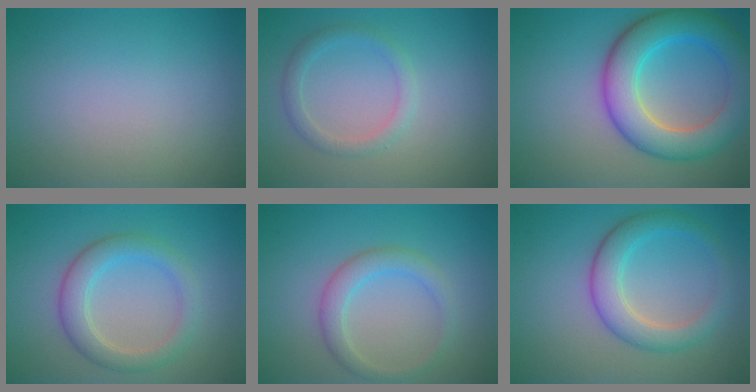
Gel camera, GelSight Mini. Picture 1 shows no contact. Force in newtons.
{"total": 1.9, "press": 1.9, "slide": 0.0}
{"total": 7.9, "press": 7.9, "slide": 0.1}
{"total": 3.6, "press": 3.6, "slide": 0.1}
{"total": 2.7, "press": 2.7, "slide": 0.0}
{"total": 4.2, "press": 4.2, "slide": 0.1}